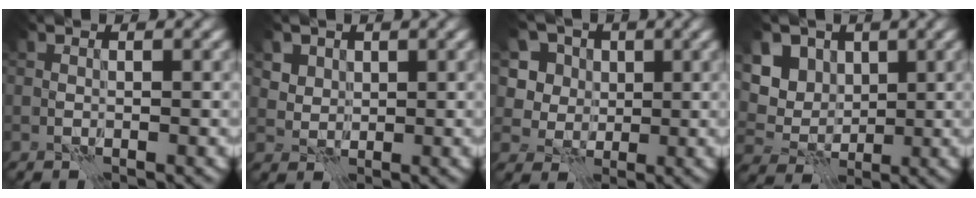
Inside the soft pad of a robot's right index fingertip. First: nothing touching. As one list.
[{"total": 3.6, "force": [2.0, 2.7, 1.3], "torque": [-0.046, -0.006, 0.040]}, {"total": 5.8, "force": [1.6, 5.0, 2.4], "torque": [-0.063, 0.006, 0.019]}, {"total": 5.0, "force": [1.8, 3.9, 2.6], "torque": [-0.061, 0.010, 0.011]}]